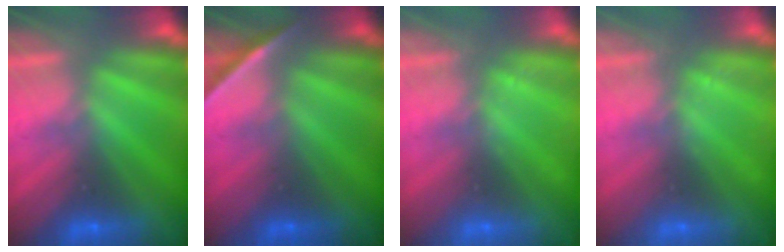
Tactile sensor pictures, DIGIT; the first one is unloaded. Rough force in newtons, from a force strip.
{"total": 1.6}
{"total": 2.4}
{"total": 2.4}